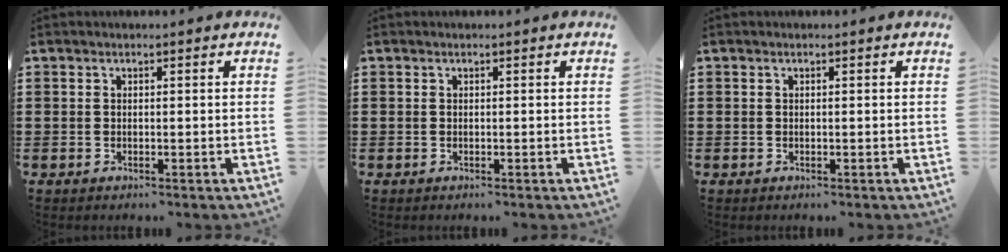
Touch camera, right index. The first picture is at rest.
{"total": 0.0}
{"total": 0.0}